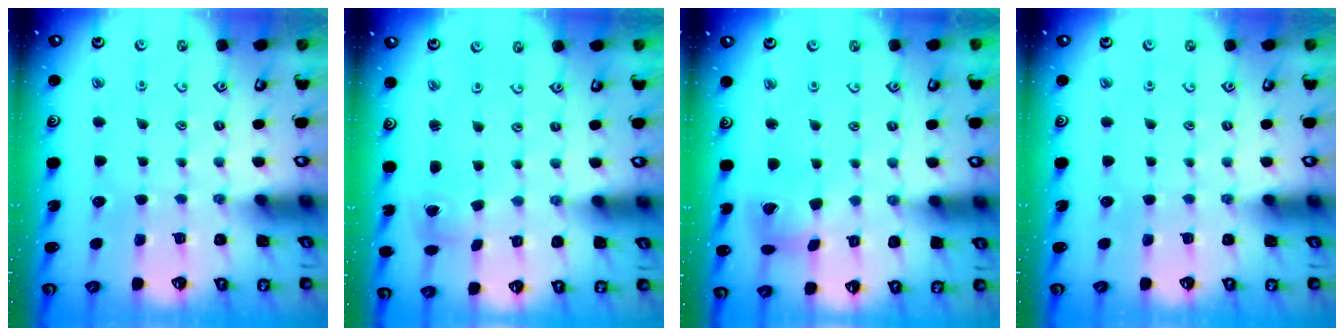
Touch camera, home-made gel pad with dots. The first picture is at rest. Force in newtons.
{"total": 2.1, "press": 2.1, "slide": 0.1}
{"total": 11.2, "press": 11.1, "slide": 1.5}
{"total": 0.0}